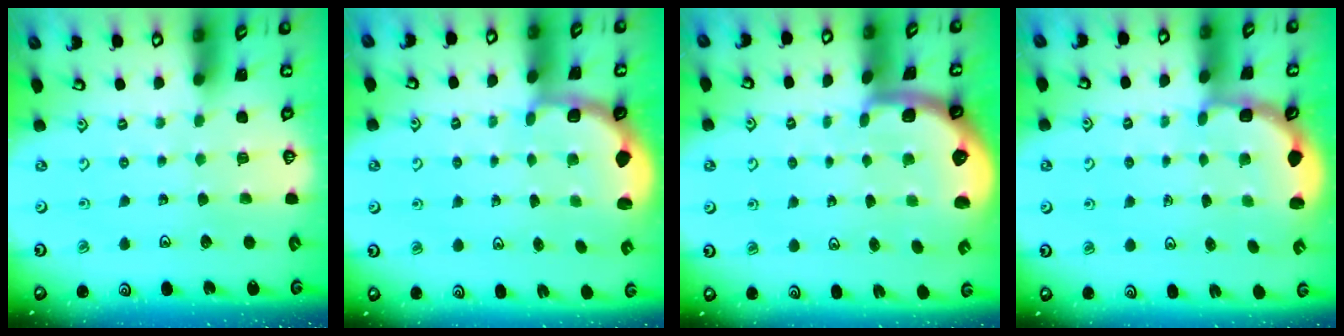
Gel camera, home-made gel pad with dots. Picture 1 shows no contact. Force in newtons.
{"total": 2.3, "press": 2.0, "slide": 1.0}
{"total": 2.4, "press": 2.3, "slide": 0.8}
{"total": 3.0, "press": 2.6, "slide": 1.5}